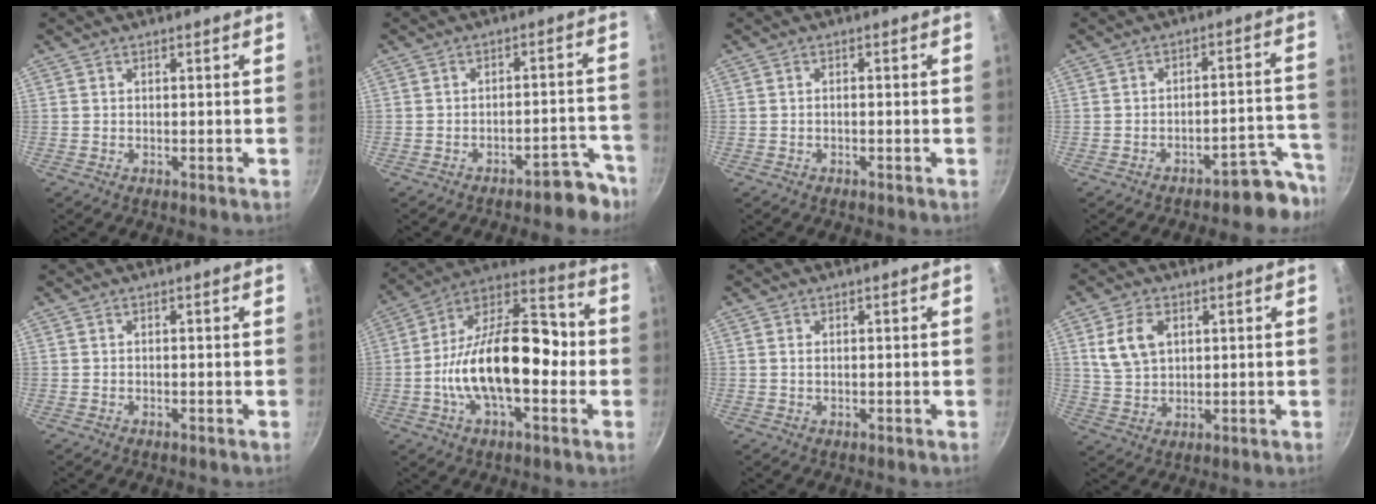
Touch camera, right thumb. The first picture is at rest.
{"total": 6.8, "force": [-5.3, 2.7, 3.3], "torque": [-0.024, 0.065, -0.067]}
{"total": 0.6, "force": [-0.3, 0.3, 0.5], "torque": [-0.008, 0.006, -0.006]}
{"total": 7.3, "force": [-6.5, 2.3, 2.5], "torque": [0.005, 0.104, -0.086]}
{"total": 0.0}
{"total": 22.1, "force": [-2.7, 10.6, 19.2], "torque": [-0.315, 0.042, -0.051]}
{"total": 0.9, "force": [0.2, 0.5, 0.7], "torque": [-0.016, 0.001, 0.005]}
{"total": 8.0, "force": [2.6, 5.2, 5.4], "torque": [-0.095, -0.005, 0.057]}